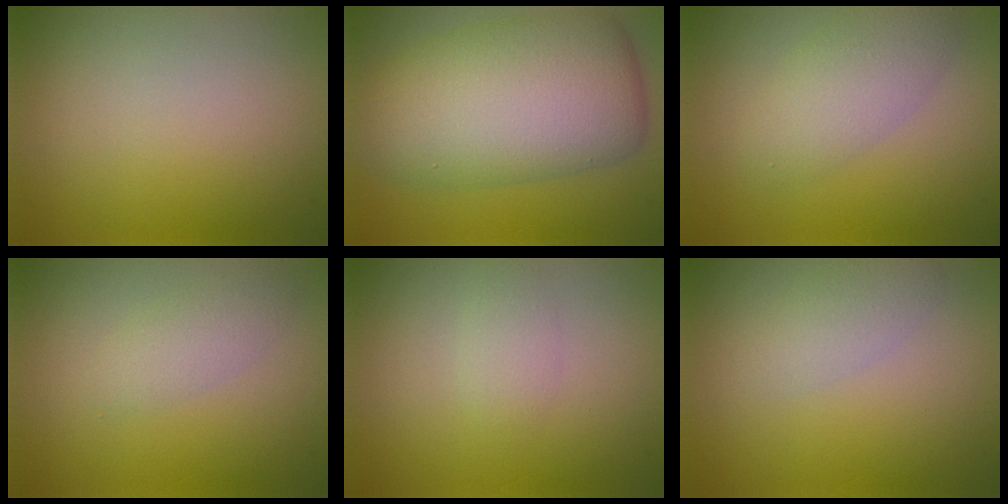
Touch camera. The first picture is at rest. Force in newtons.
{"total": 10.8, "press": 10.8, "slide": 0.3}
{"total": 3.4, "press": 3.4, "slide": 0.3}
{"total": 1.9, "press": 1.9, "slide": 0.0}
{"total": 1.3, "press": 1.3, "slide": 0.0}
{"total": 1.8, "press": 1.8, "slide": 0.2}